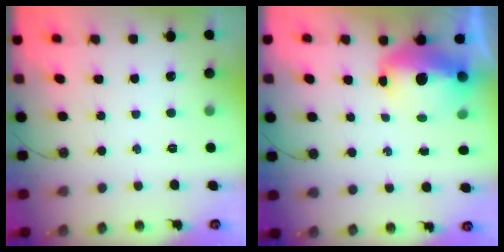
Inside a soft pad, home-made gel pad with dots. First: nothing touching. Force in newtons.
{"total": 12.0, "press": 11.9, "slide": 1.1}